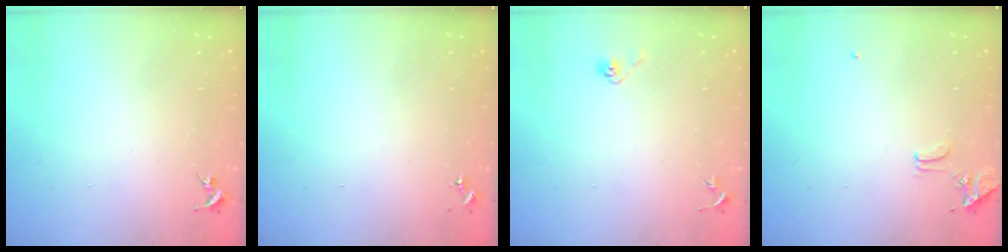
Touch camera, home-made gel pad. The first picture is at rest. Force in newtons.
{"total": 0.0}
{"total": 4.0, "press": 3.3, "slide": 2.2}
{"total": 8.0, "press": 7.9, "slide": 0.7}